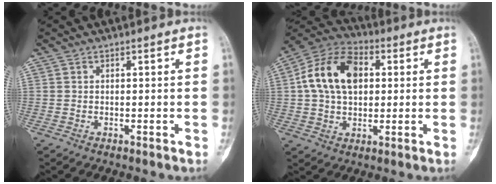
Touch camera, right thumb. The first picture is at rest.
{"total": 14.9, "force": [2.5, 9.8, 10.9], "torque": [-0.183, 0.019, 0.035]}